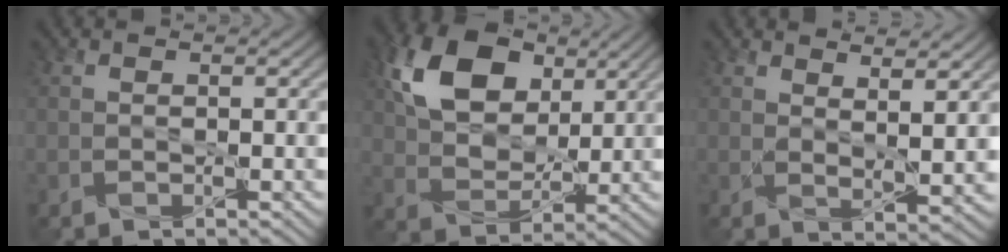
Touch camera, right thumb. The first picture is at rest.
{"total": 11.5, "force": [4.8, 7.6, 7.3], "torque": [-0.162, 0.014, 0.085]}
{"total": 5.0, "force": [3.4, 1.0, 3.6], "torque": [-0.068, -0.006, 0.065]}